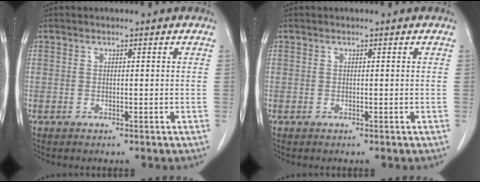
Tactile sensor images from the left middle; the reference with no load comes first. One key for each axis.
{"total": 0.0}